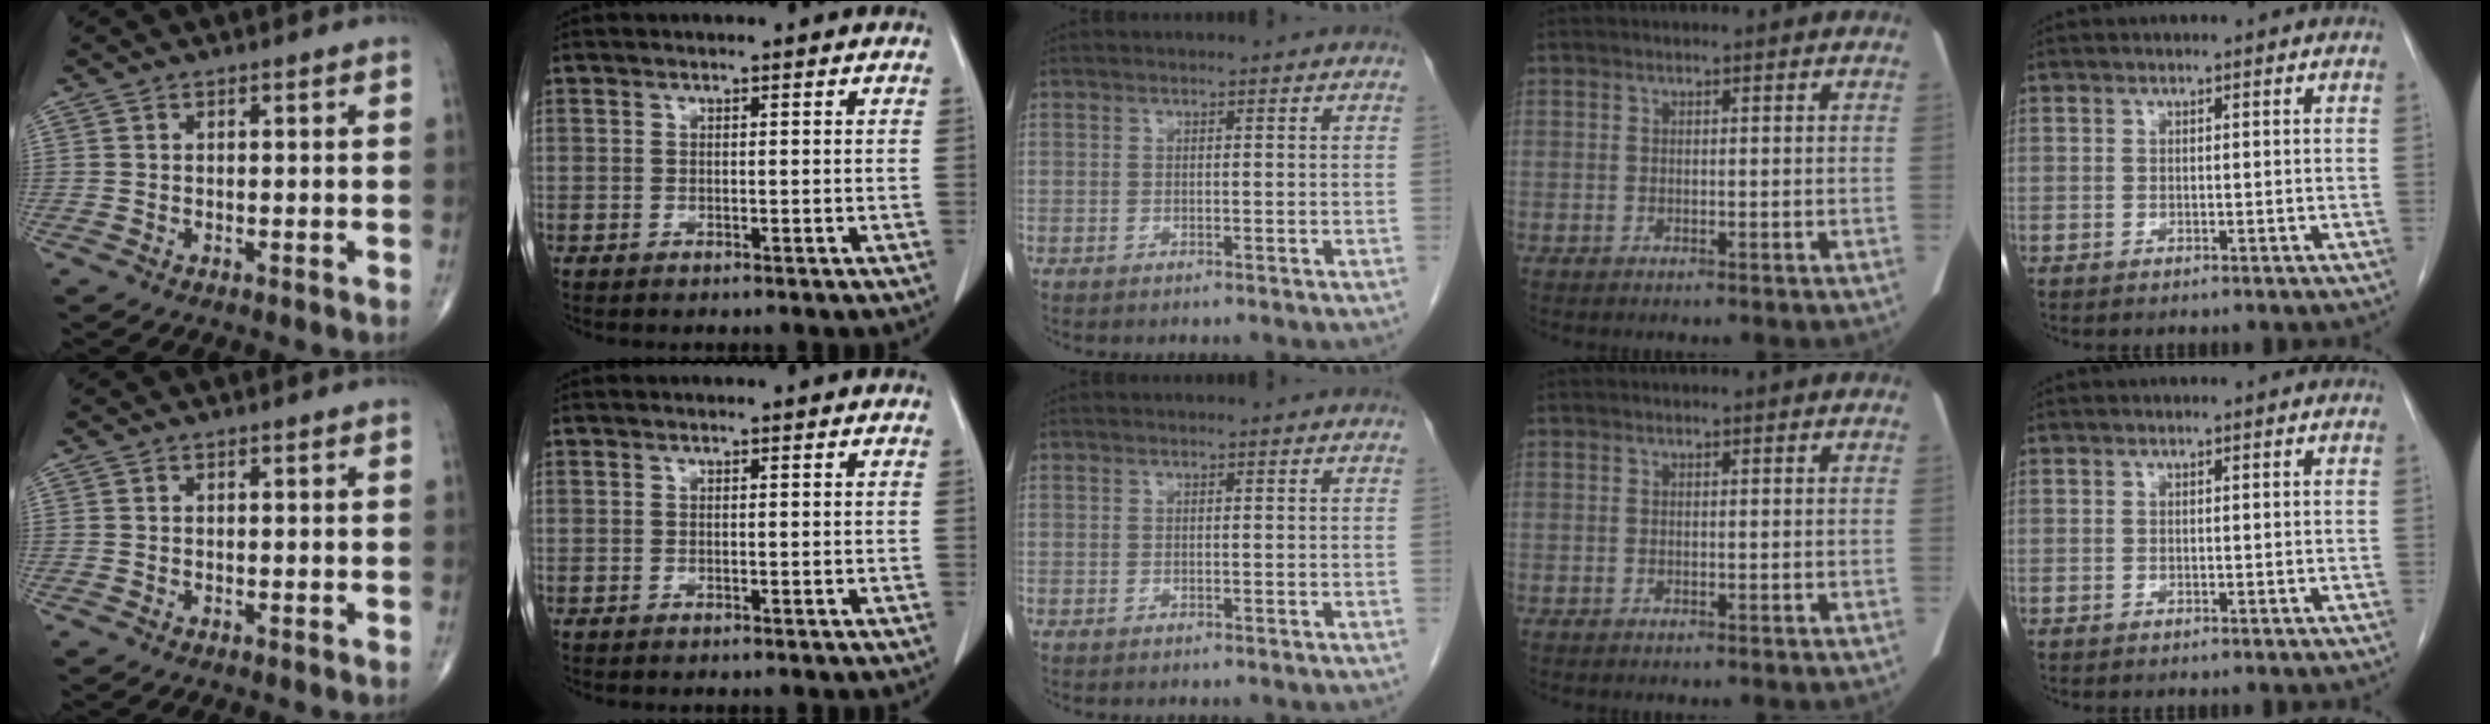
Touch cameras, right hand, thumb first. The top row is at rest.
{}